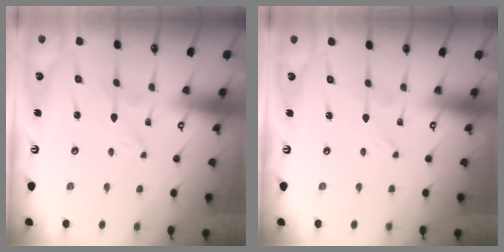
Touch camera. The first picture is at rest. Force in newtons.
{"total": 0.0}